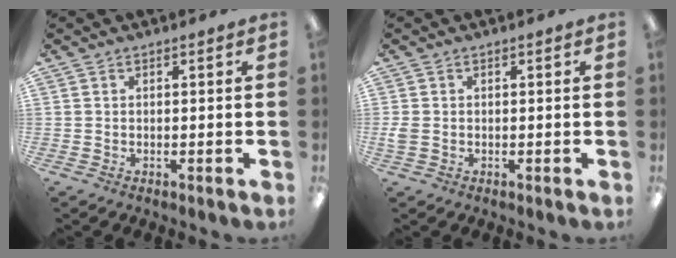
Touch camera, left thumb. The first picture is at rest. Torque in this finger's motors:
{"motor_torque": [-0.15, 0.17, 0.03, -0.04, 0.00]}